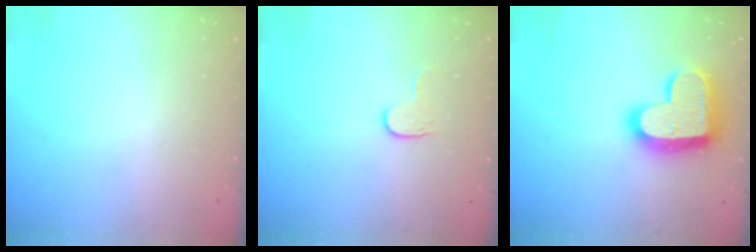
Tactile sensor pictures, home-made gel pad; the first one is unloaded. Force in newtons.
{"total": 4.0, "press": 4.0, "slide": 0.5}
{"total": 19.9, "press": 19.9, "slide": 1.3}